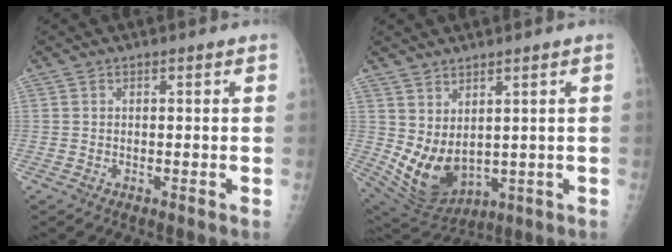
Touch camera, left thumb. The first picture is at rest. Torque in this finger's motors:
{"motor_torque": [0.79, 0.65, 1.13, -0.06, 0.13]}